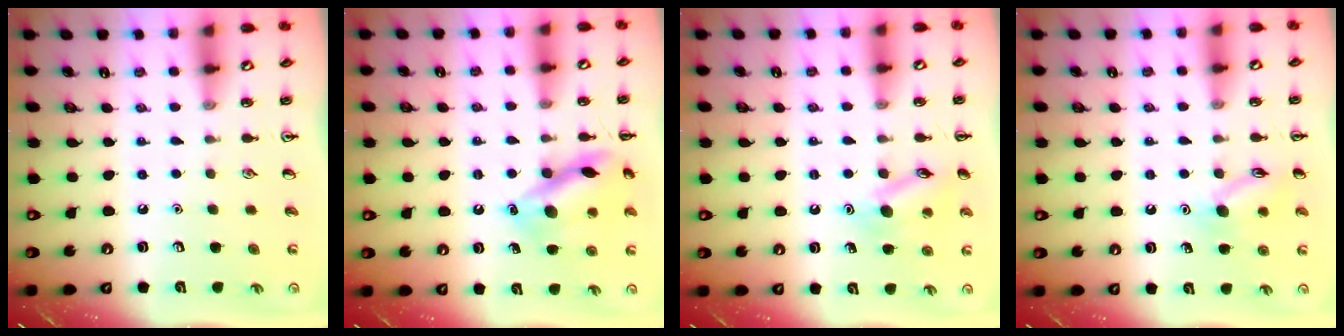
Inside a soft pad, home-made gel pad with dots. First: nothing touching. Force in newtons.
{"total": 13.5, "press": 13.4, "slide": 1.6}
{"total": 11.1, "press": 11.1, "slide": 0.9}
{"total": 10.3, "press": 10.3, "slide": 0.6}